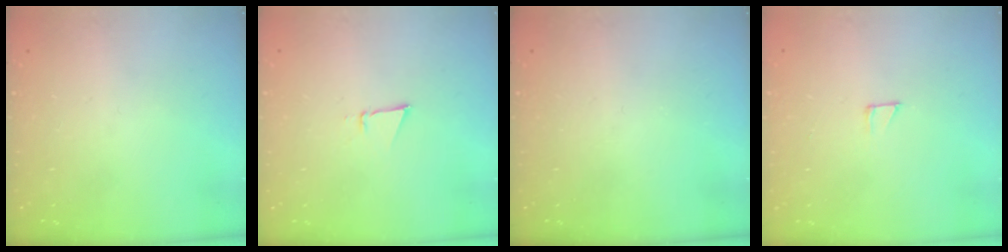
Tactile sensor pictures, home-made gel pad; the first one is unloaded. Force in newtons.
{"total": 2.7, "press": 2.6, "slide": 0.8}
{"total": 0.0}
{"total": 2.5, "press": 2.5, "slide": 0.1}